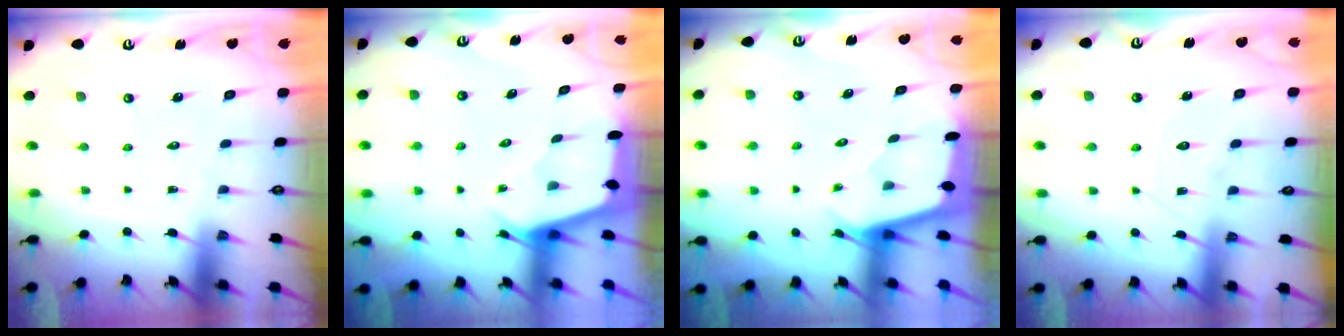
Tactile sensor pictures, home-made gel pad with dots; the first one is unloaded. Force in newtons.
{"total": 2.6, "press": 2.6, "slide": 0.3}
{"total": 1.8, "press": 1.8, "slide": 0.2}
{"total": 8.0, "press": 8.0, "slide": 0.7}